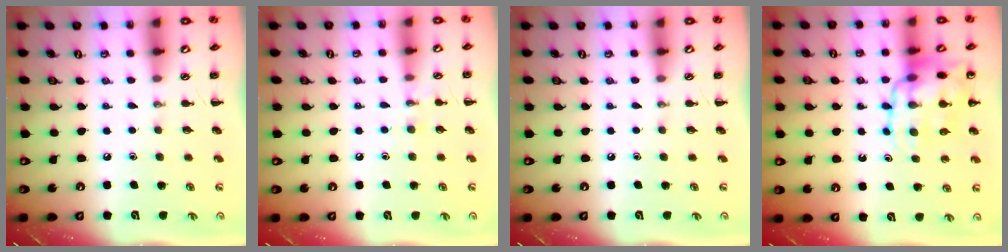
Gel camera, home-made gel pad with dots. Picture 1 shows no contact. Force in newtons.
{"total": 7.0, "press": 6.8, "slide": 1.5}
{"total": 0.0}
{"total": 14.6, "press": 14.3, "slide": 3.0}